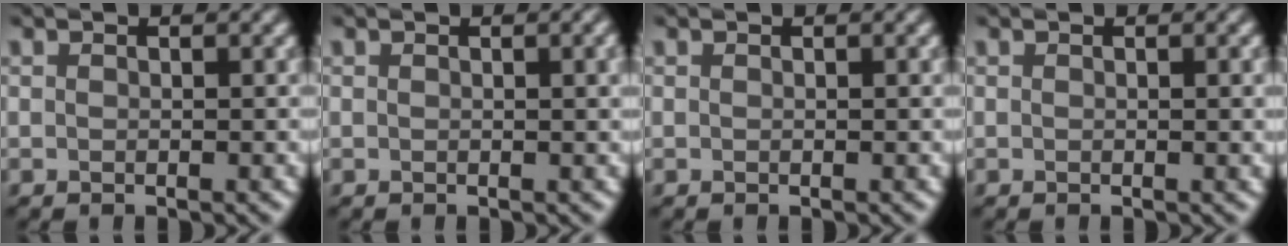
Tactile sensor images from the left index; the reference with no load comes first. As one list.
[{"total": 1.5, "force": [0.3, 0.4, 1.4], "torque": [-0.015, 0.004, 0.003]}, {"total": 0.0}, {"total": 1.0, "force": [0.1, 0.2, 1.0], "torque": [-0.010, 0.001, 0.000]}]